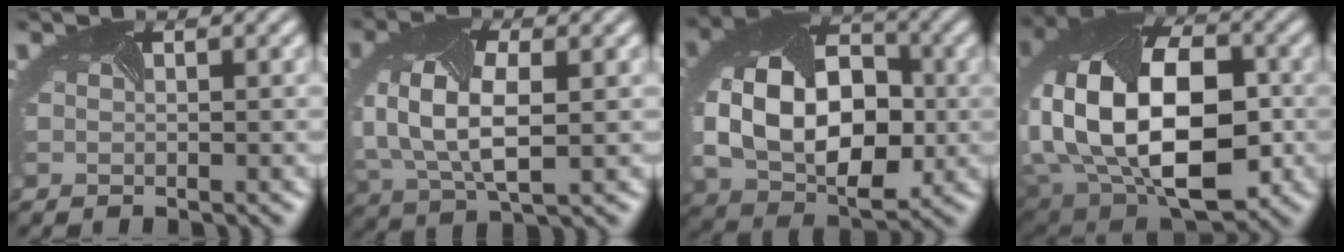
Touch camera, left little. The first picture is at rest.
{"total": 8.3, "force": [0.1, 4.8, 6.7], "torque": [-0.159, -0.011, 0.008]}
{"total": 12.8, "force": [-0.7, 8.7, 9.4], "torque": [-0.182, -0.012, -0.007]}
{"total": 18.8, "force": [-1.1, 12.5, 14.1], "torque": [-0.253, -0.033, 0.008]}